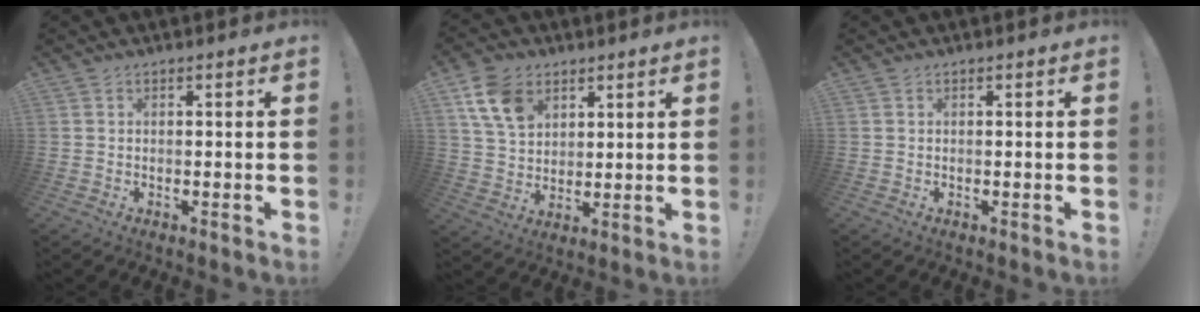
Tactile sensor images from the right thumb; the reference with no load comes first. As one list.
[{"total": 12.1, "force": [6.1, 8.4, 6.3], "torque": [-0.112, -0.014, 0.123]}, {"total": 0.0}]